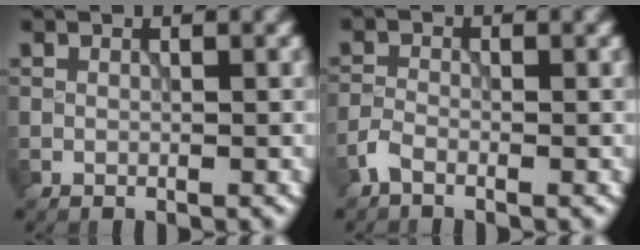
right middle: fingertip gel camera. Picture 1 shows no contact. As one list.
[{"total": 1.4, "force": [-1.1, 0.5, 0.8], "torque": [-0.019, 0.001, -0.030]}]